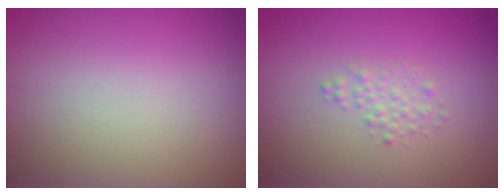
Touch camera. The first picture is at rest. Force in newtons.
{"total": 1.2, "press": 1.2, "slide": 0.0}